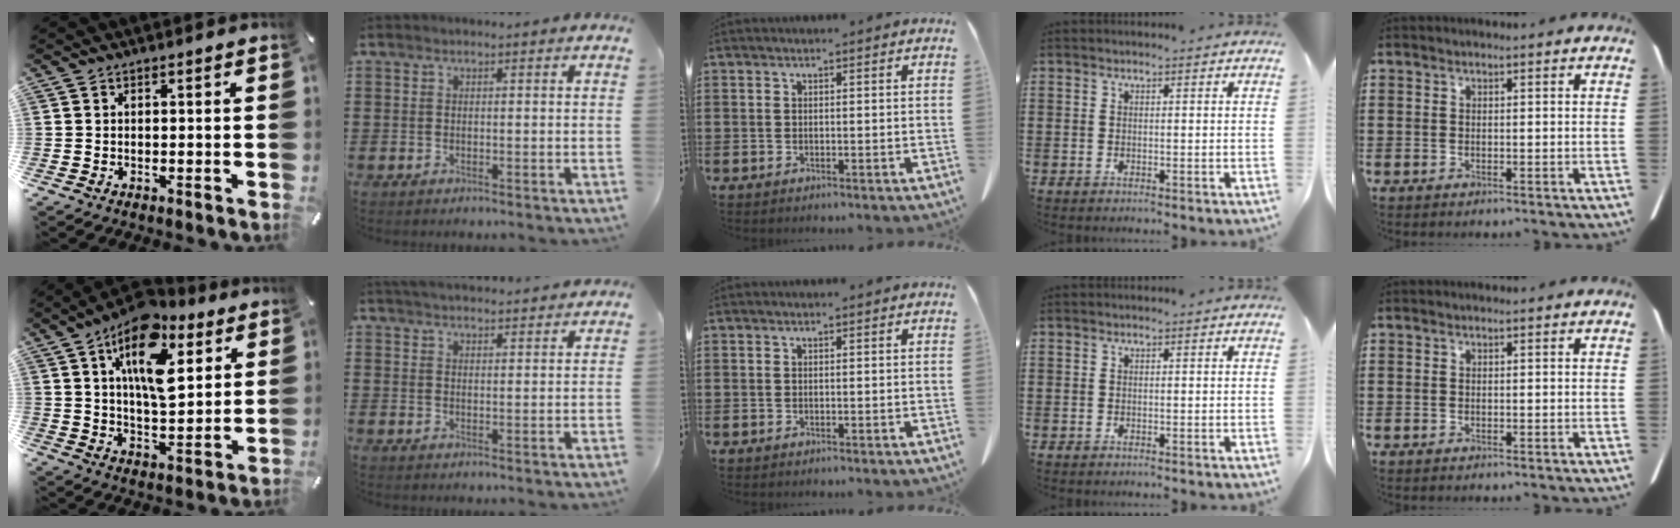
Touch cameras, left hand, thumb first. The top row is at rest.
{"thumb": {"total": 17.2, "force": [8.8, 8.6, 12.0], "torque": [-0.194, -0.028, 0.148]}, "index": {"total": 3.3, "force": [3.2, 0.0, 0.4], "torque": [-0.017, -0.009, 0.061]}}